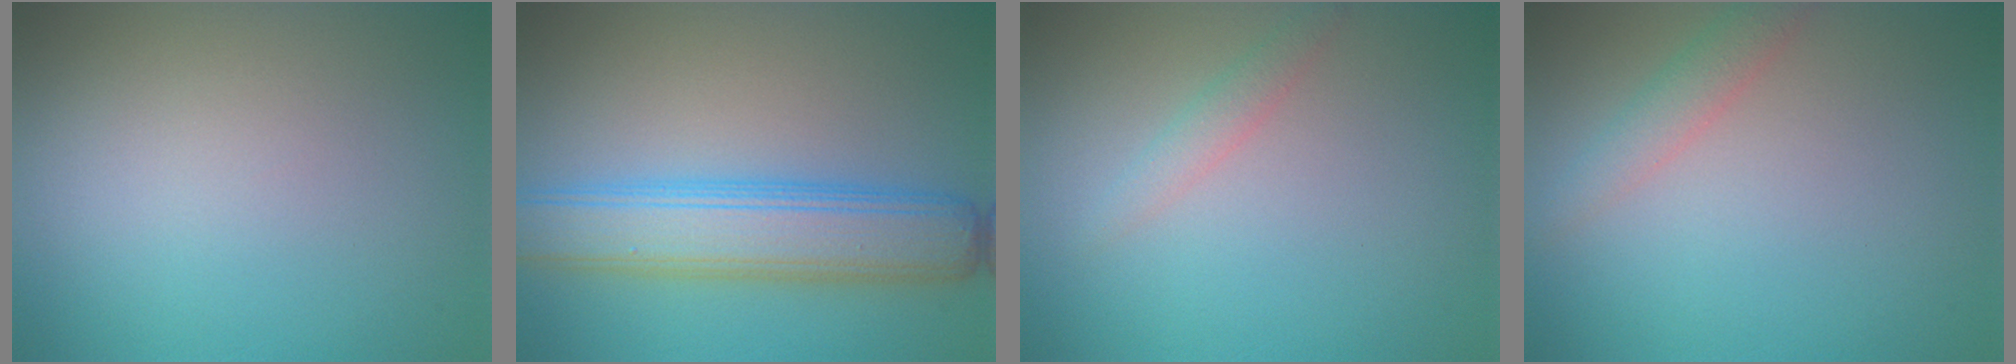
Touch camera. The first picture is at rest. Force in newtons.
{"total": 5.5, "press": 5.5, "slide": 0.3}
{"total": 1.3, "press": 1.3, "slide": 0.0}
{"total": 1.8, "press": 1.8, "slide": 0.1}